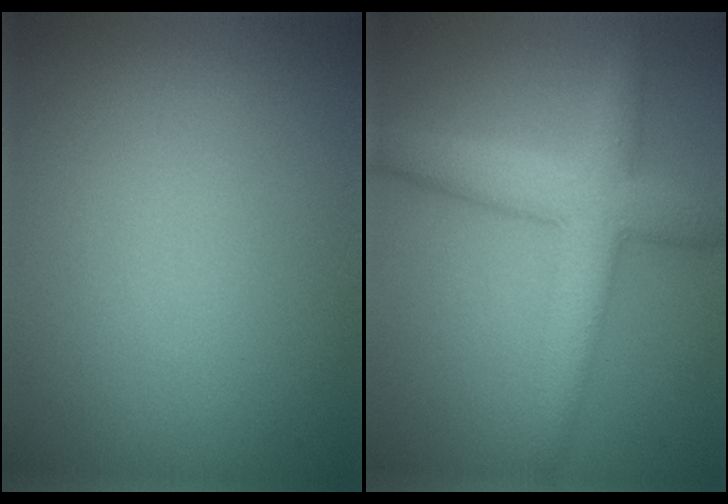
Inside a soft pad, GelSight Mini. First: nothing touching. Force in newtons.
{"total": 5.4, "press": 5.4, "slide": 0.1}